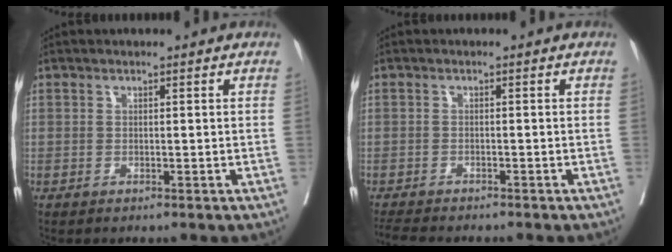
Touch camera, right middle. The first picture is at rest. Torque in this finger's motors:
{"motor_torque": [0.17, -0.21, 0.02, 0.00]}